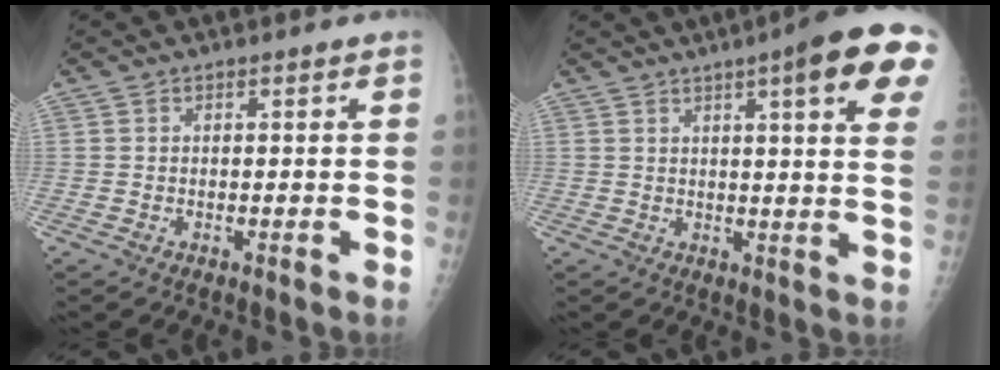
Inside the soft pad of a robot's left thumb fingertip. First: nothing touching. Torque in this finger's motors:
{"motor_torque": [2.58, 2.41, 2.04, -0.73, 0.55]}